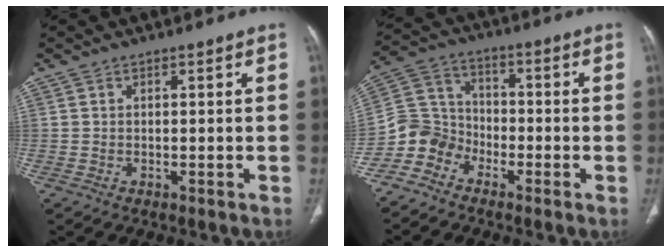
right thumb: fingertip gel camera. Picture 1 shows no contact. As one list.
[{"total": 7.8, "force": [-5.1, 5.7, 1.5], "torque": [-0.016, 0.049, -0.118]}]